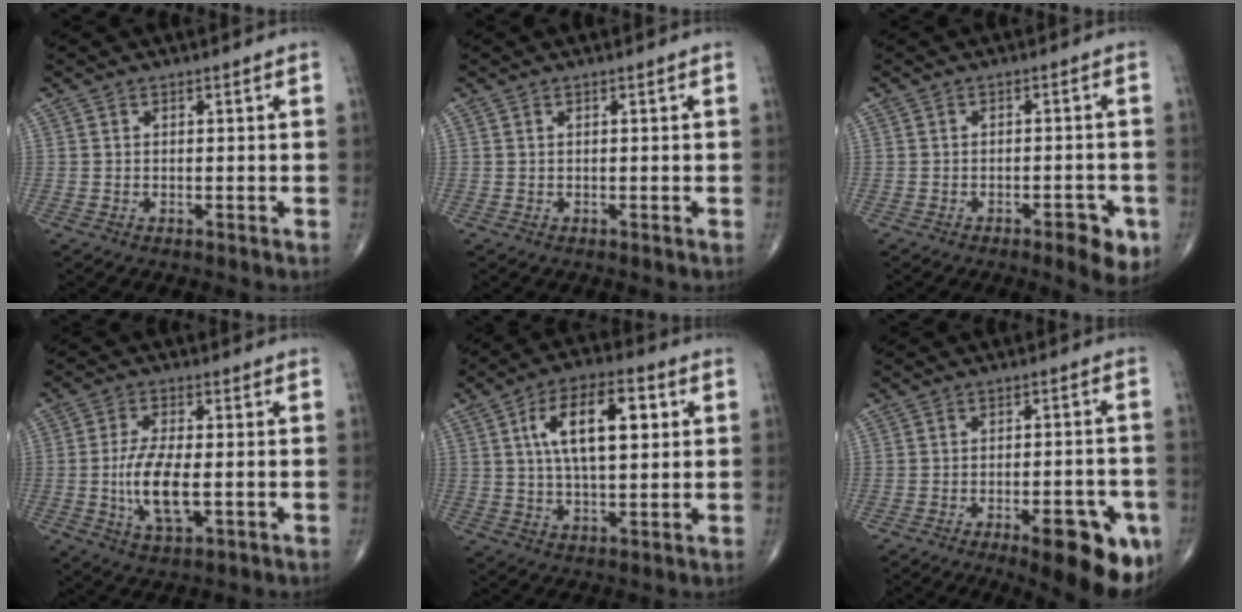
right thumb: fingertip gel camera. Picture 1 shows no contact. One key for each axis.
{"total": 0.0}
{"total": 6.0, "fx": -3.0, "fy": 2.2, "fz": 4.8, "tx": -0.046, "ty": 0.010, "tz": -0.035}
{"total": 9.8, "fx": -1.5, "fy": 4.0, "fz": 8.8, "tx": -0.175, "ty": -0.003, "tz": -0.025}
{"total": 14.0, "fx": 3.6, "fy": 6.3, "fz": 12.0, "tx": -0.190, "ty": 0.006, "tz": 0.058}
{"total": 15.0, "fx": -7.1, "fy": 5.1, "fz": 12.1, "tx": -0.107, "ty": 0.024, "tz": -0.083}